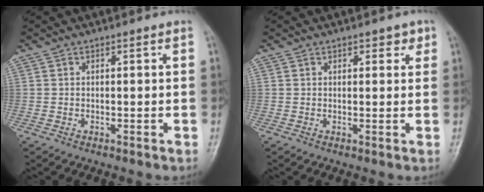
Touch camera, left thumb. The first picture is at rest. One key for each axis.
{"total": 2.5, "fx": 1.4, "fy": 1.5, "fz": 1.5, "tx": 0.002, "ty": -0.003, "tz": 0.015}